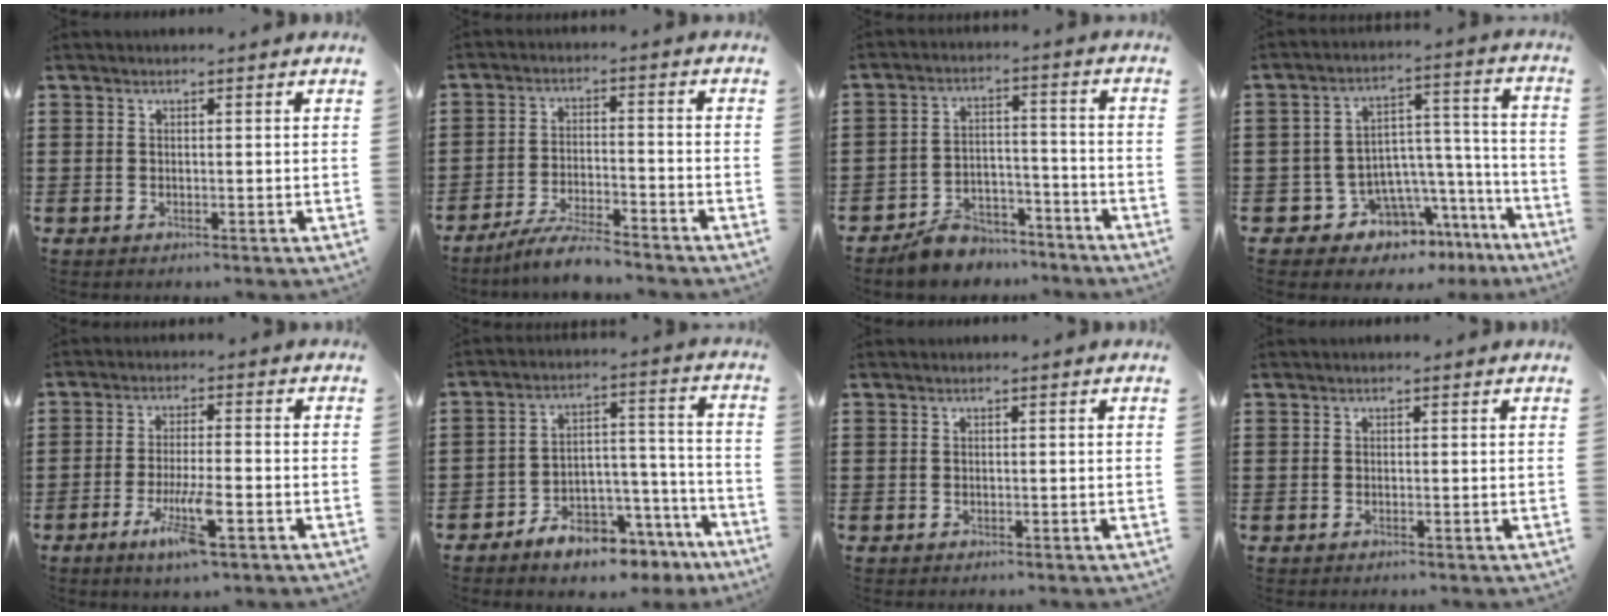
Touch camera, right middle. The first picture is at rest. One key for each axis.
{"total": 5.5, "fx": -5.2, "fy": 0.1, "fz": 2.0, "tx": -0.045, "ty": -0.006, "tz": -0.101}
{"total": 6.8, "fx": -6.3, "fy": 2.1, "fz": 1.2, "tx": -0.022, "ty": 0.025, "tz": -0.123}
{"total": 8.1, "fx": -6.7, "fy": 4.3, "fz": 1.7, "tx": -0.042, "ty": 0.011, "tz": -0.120}
{"total": 7.3, "fx": -3.5, "fy": 1.4, "fz": 6.2, "tx": -0.124, "ty": -0.010, "tz": -0.063}
{"total": 6.8, "fx": -6.2, "fy": 2.2, "fz": 1.6, "tx": -0.029, "ty": 0.025, "tz": -0.119}
{"total": 0.0}
{"total": 0.0}